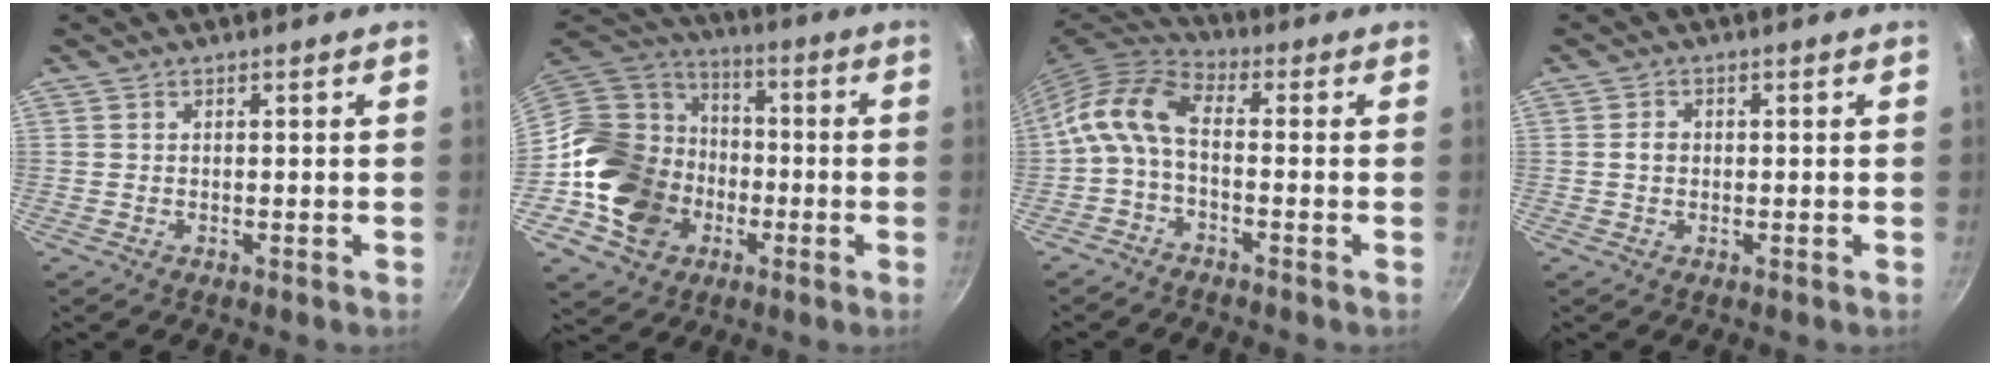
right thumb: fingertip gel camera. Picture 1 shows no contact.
{"total": 21.2, "force": [-6.2, 17.0, 11.1], "torque": [-0.200, 0.054, -0.109]}
{"total": 9.4, "force": [-1.1, 4.8, 8.1], "torque": [-0.162, 0.030, -0.038]}
{"total": 1.8, "force": [0.0, 1.5, 1.0], "torque": [-0.015, 0.006, -0.002]}